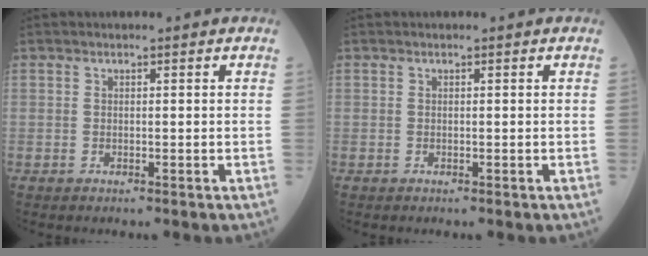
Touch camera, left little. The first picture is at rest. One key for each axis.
{"total": 0.0}